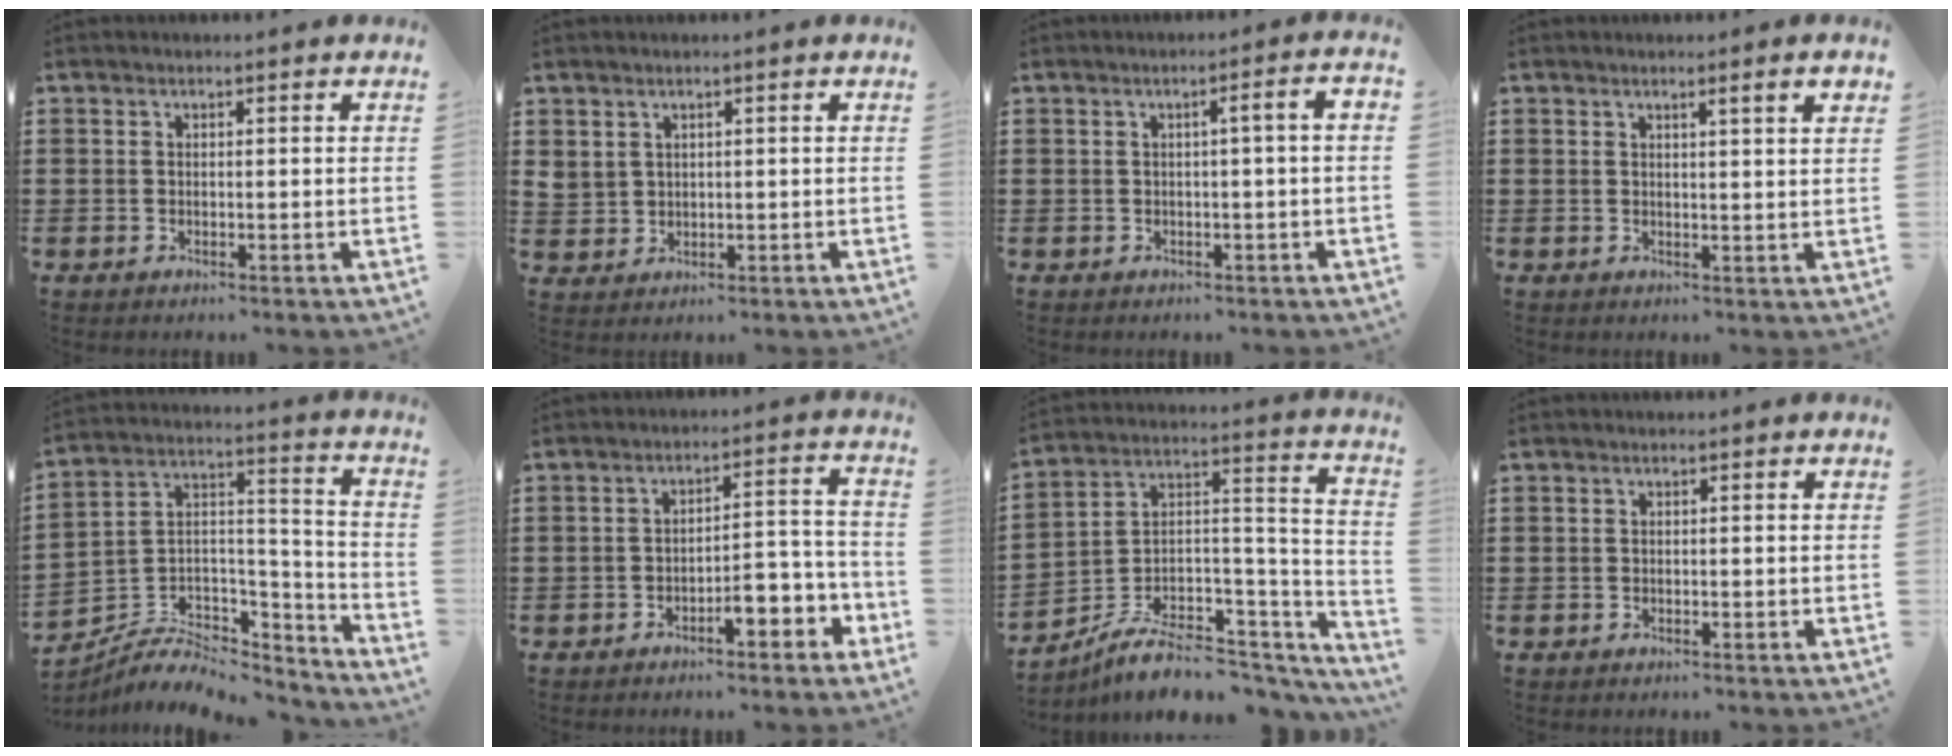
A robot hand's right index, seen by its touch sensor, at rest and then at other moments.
{"total": 1.9, "force": [1.2, 1.4, 0.3], "torque": [-0.014, 0.005, 0.023]}
{"total": 2.2, "force": [-0.4, -0.1, 2.2], "torque": [-0.036, -0.003, -0.011]}
{"total": 2.4, "force": [1.4, -0.2, 2.0], "torque": [-0.031, -0.005, 0.022]}
{"total": 6.6, "force": [-4.9, 3.6, 2.4], "torque": [-0.052, 0.003, -0.093]}
{"total": 5.0, "force": [-3.4, 1.3, 3.4], "torque": [-0.051, 0.006, -0.067]}
{"total": 8.3, "force": [-5.7, 3.8, 4.6], "torque": [-0.081, 0.015, -0.105]}
{"total": 0.0}